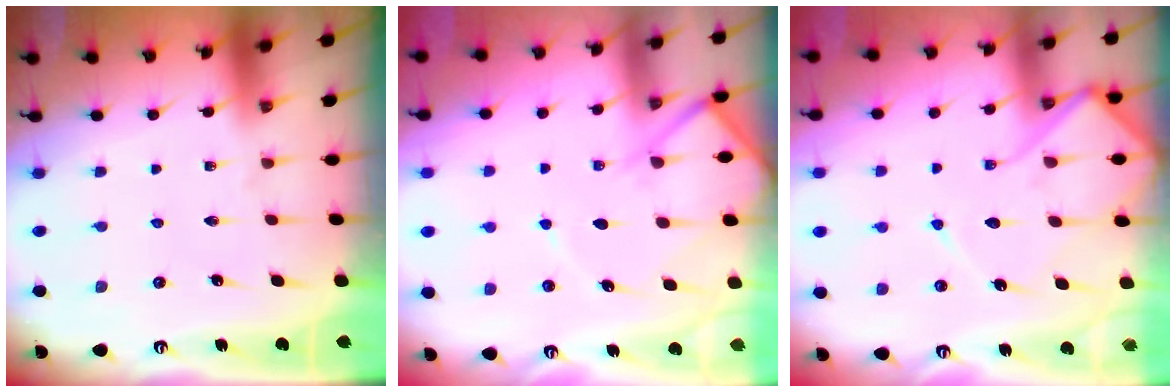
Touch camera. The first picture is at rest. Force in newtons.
{"total": 8.5, "press": 8.4, "slide": 0.9}
{"total": 12.1, "press": 12.0, "slide": 1.2}